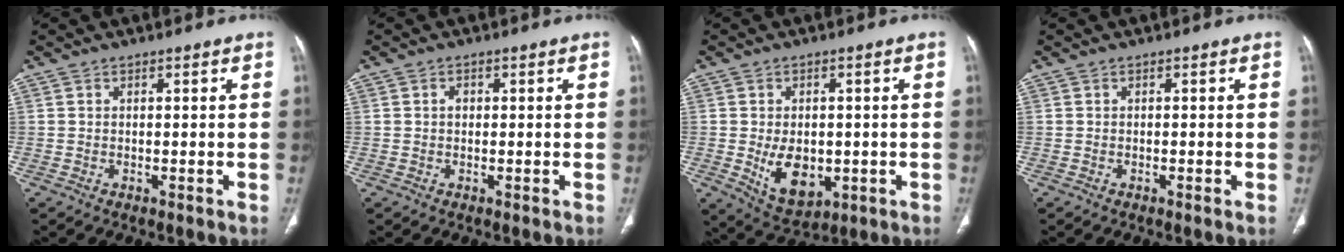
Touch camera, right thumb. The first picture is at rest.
{"total": 0.9, "force": [0.0, 0.7, 0.5], "torque": [-0.003, 0.002, -0.004]}
{"total": 9.0, "force": [-1.4, 5.9, 6.6], "torque": [-0.080, -0.007, -0.004]}
{"total": 0.6, "force": [-0.2, 0.2, 0.6], "torque": [-0.009, 0.000, -0.002]}